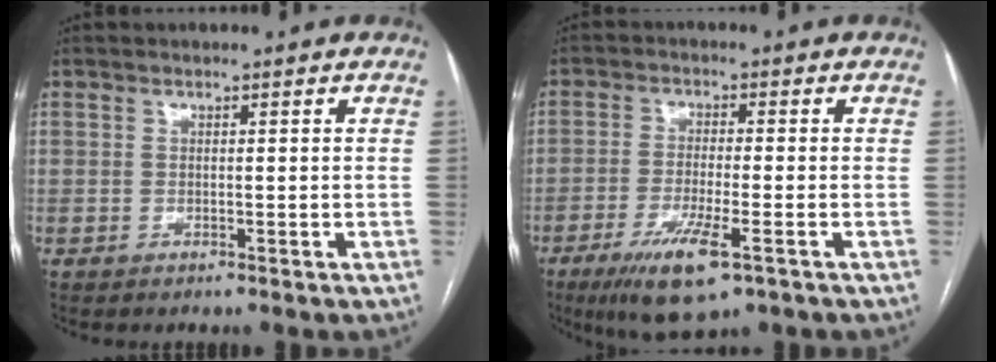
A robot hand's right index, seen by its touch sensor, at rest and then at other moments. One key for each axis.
{"total": 9.3, "fx": -4.9, "fy": 1.5, "fz": 7.7, "tx": -0.146, "ty": -0.024, "tz": -0.081}